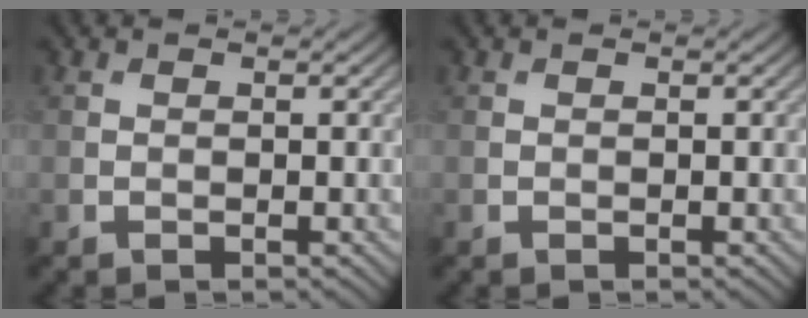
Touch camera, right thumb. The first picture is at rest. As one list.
[{"total": 0.0}]